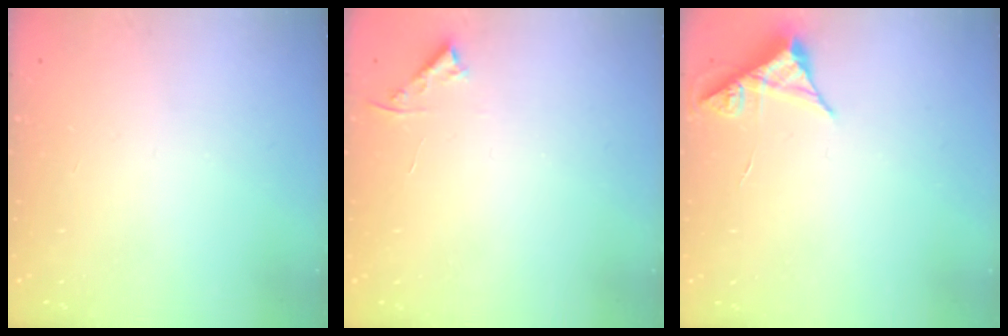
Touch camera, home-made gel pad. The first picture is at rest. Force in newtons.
{"total": 3.8, "press": 3.8, "slide": 0.6}
{"total": 5.3, "press": 5.2, "slide": 0.6}